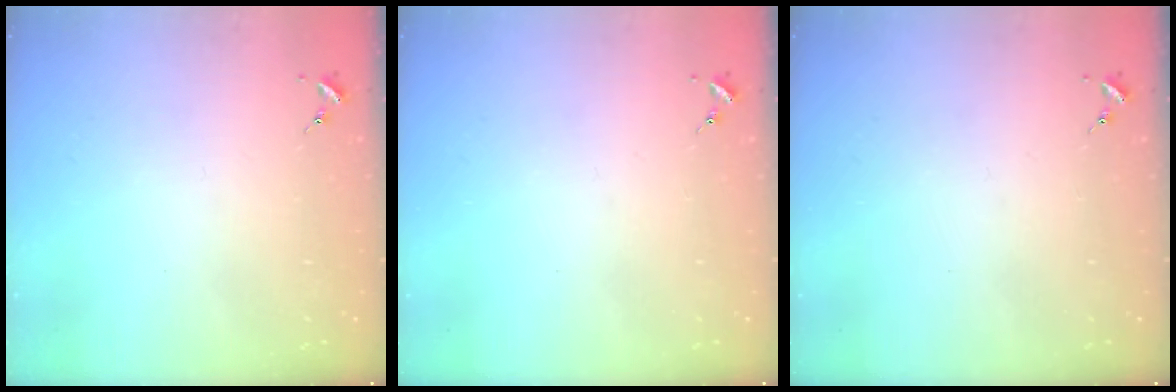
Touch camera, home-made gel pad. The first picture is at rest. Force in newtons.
{"total": 0.0}
{"total": 0.0}